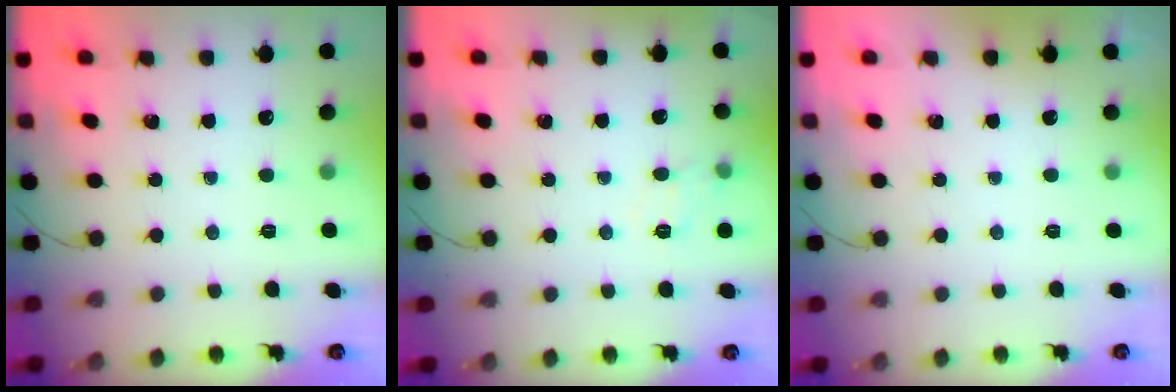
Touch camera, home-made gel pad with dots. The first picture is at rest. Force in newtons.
{"total": 7.0, "press": 6.8, "slide": 1.5}
{"total": 1.8, "press": 1.8, "slide": 0.3}